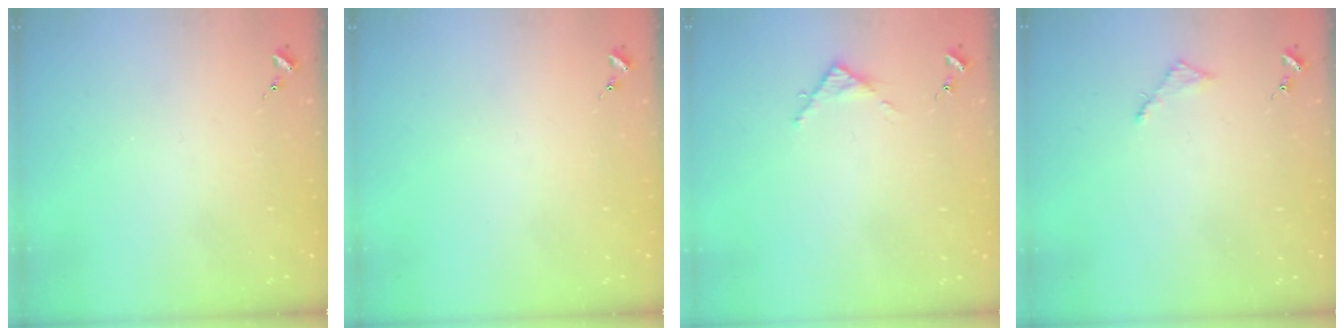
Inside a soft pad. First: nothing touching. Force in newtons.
{"total": 0.0}
{"total": 3.3, "press": 3.2, "slide": 0.3}
{"total": 2.8, "press": 2.7, "slide": 0.3}